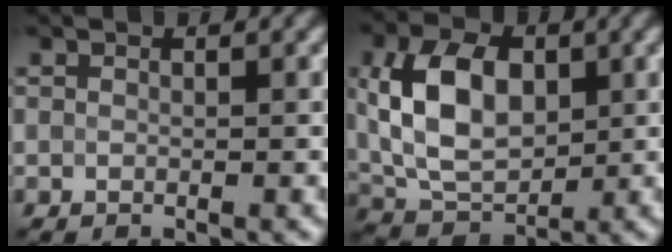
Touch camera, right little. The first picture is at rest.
{"total": 8.3, "force": [1.3, 5.2, 6.3], "torque": [-0.134, 0.013, 0.021]}